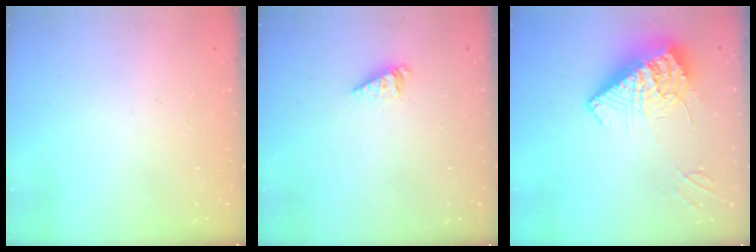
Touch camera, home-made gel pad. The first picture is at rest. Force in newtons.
{"total": 2.8, "press": 2.8, "slide": 0.4}
{"total": 12.0, "press": 11.9, "slide": 1.0}